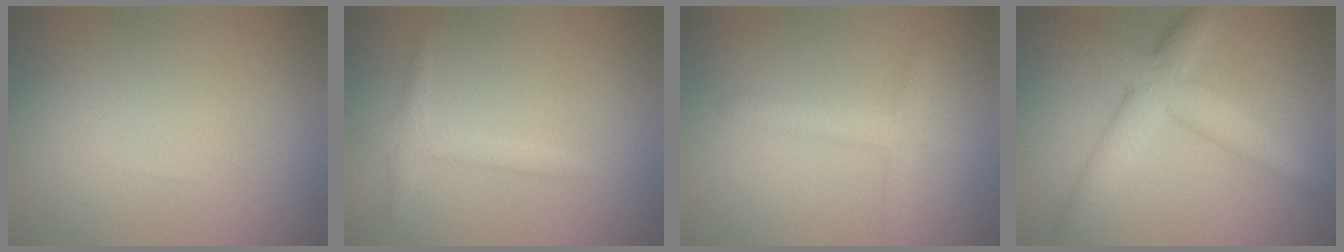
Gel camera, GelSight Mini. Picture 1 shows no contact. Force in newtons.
{"total": 1.7, "press": 1.7, "slide": 0.1}
{"total": 2.4, "press": 2.4, "slide": 0.1}
{"total": 5.0, "press": 5.0, "slide": 0.2}